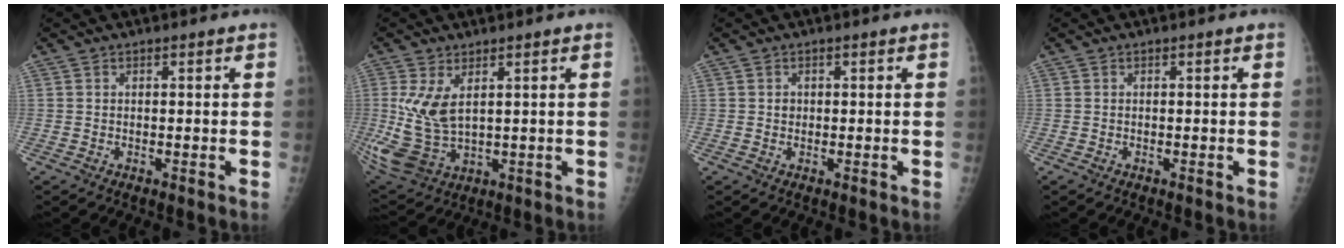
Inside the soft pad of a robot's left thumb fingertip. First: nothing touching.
{"total": 10.1, "force": [2.0, 5.7, 8.0], "torque": [-0.172, -0.018, 0.059]}
{"total": 0.8, "force": [0.0, 0.7, 0.1], "torque": [0.002, 0.002, 0.000]}
{"total": 0.0}